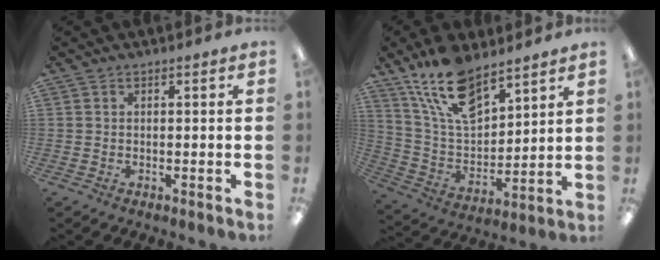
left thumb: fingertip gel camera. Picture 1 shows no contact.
{"total": 16.4, "force": [11.6, 7.2, 9.0], "torque": [-0.184, -0.053, 0.213]}